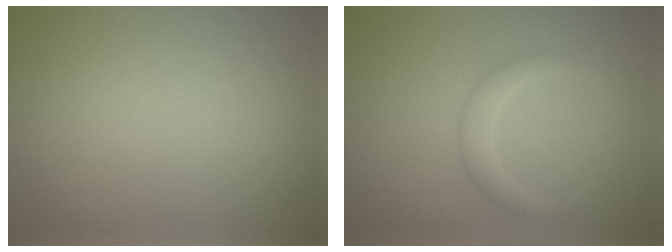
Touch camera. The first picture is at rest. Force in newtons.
{"total": 1.7, "press": 1.7, "slide": 0.0}